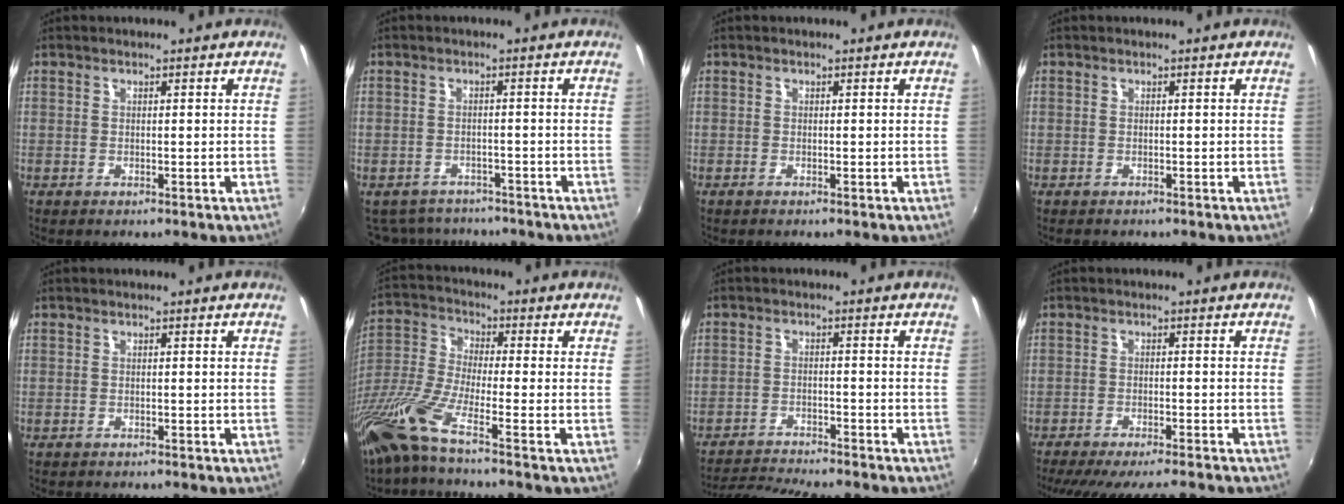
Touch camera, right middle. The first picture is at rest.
{"total": 8.4, "force": [-7.3, 3.6, 1.8], "torque": [-0.053, -0.007, -0.105]}
{"total": 0.0}
{"total": 1.0, "force": [-0.8, 0.6, 0.1], "torque": [-0.007, -0.003, -0.012]}
{"total": 1.0, "force": [-0.9, 0.4, 0.1], "torque": [-0.009, -0.003, -0.013]}
{"total": 10.3, "force": [-7.1, 0.0, 7.4], "torque": [-0.160, -0.018, -0.147]}
{"total": 9.3, "force": [-8.8, 0.3, 3.0], "torque": [-0.078, -0.015, -0.144]}
{"total": 13.5, "force": [-12.0, 1.7, 6.0], "torque": [-0.124, -0.027, -0.180]}